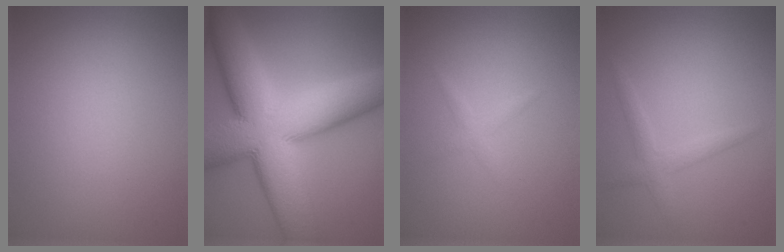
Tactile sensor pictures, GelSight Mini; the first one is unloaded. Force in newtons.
{"total": 15.2, "press": 15.2, "slide": 0.8}
{"total": 1.0, "press": 1.0, "slide": 0.1}
{"total": 1.8, "press": 1.8, "slide": 0.1}